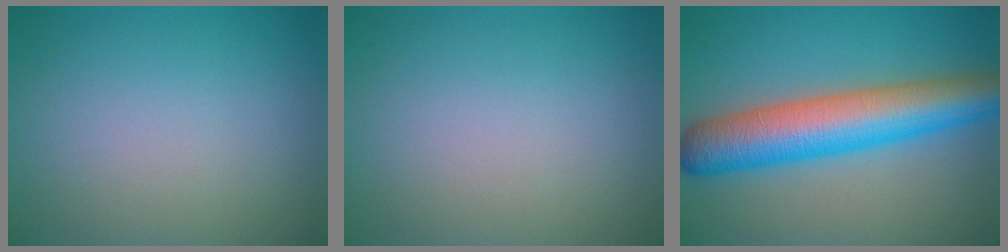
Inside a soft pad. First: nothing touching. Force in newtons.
{"total": 0.0}
{"total": 9.6, "press": 9.6, "slide": 0.2}